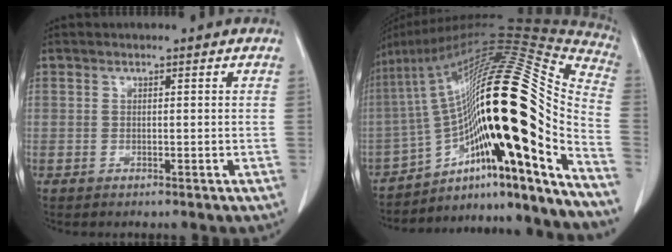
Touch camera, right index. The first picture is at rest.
{"total": 33.3, "force": [-13.7, 4.6, 30.1], "torque": [-0.441, 0.029, -0.218]}